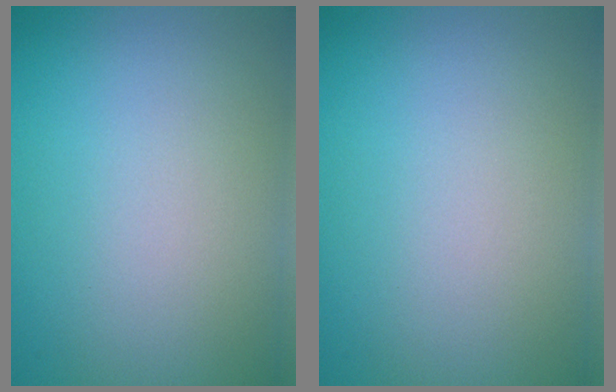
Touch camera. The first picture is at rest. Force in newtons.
{"total": 0.0}